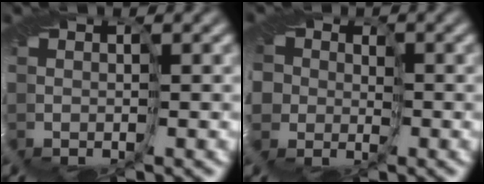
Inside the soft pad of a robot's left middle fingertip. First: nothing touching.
{"total": 4.1, "force": [0.1, 4.1, 0.7], "torque": [-0.007, -0.002, -0.028]}